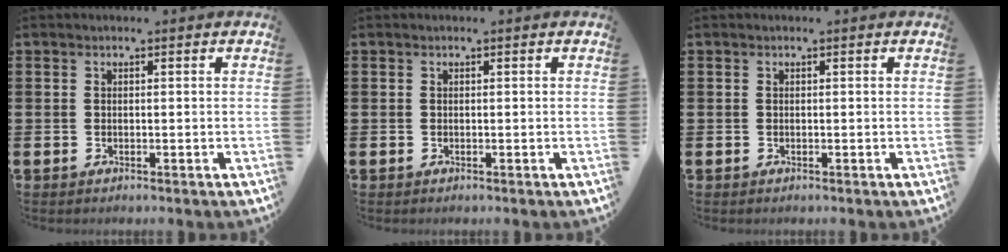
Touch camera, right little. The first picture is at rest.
{"total": 0.0}
{"total": 0.0}